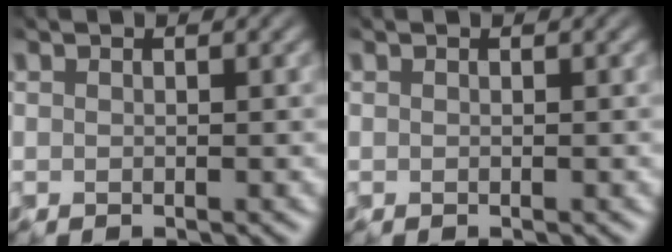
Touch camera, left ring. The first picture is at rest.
{"total": 0.0}